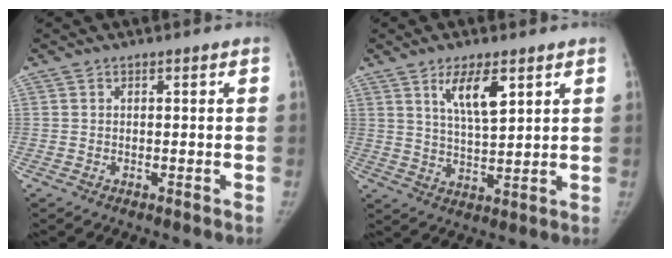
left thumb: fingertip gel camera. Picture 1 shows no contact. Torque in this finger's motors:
{"motor_torque": [0.11, 0.21, 0.20, 0.14, 0.05]}